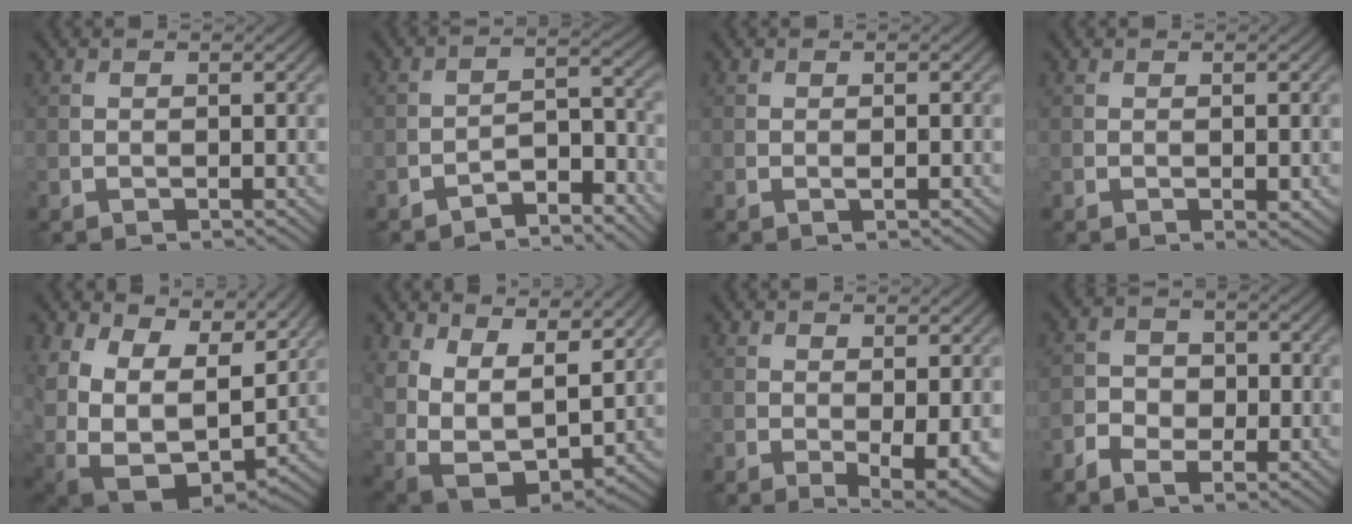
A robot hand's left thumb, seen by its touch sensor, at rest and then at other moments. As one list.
[{"total": 4.3, "force": [-3.5, 1.2, 2.1], "torque": [-0.032, 0.013, -0.067]}, {"total": 0.6, "force": [-0.2, 0.1, 0.6], "torque": [-0.011, -0.001, -0.003]}, {"total": 0.8, "force": [-0.3, 0.3, 0.7], "torque": [-0.011, -0.002, -0.002]}, {"total": 17.5, "force": [5.0, 12.8, 10.9], "torque": [-0.244, -0.012, 0.110]}, {"total": 14.3, "force": [6.1, 8.7, 9.5], "torque": [-0.211, -0.005, 0.123]}, {"total": 4.7, "force": [-1.1, 1.5, 4.3], "torque": [-0.068, -0.015, -0.010]}, {"total": 4.9, "force": [-2.6, 3.1, 2.7], "torque": [-0.047, -0.004, -0.055]}]